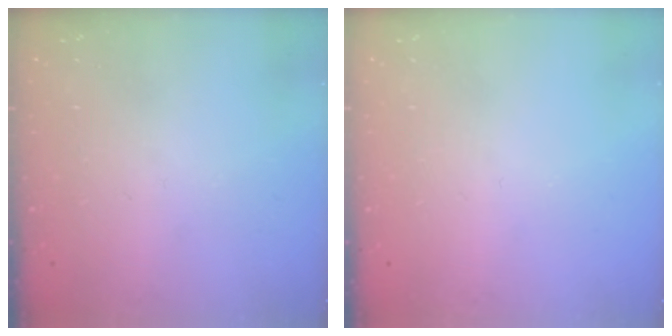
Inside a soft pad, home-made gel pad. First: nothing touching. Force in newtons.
{"total": 0.0}